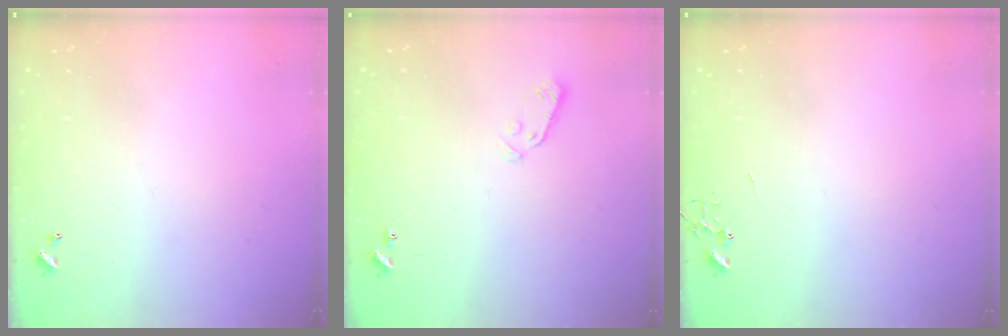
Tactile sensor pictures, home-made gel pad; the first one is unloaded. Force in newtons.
{"total": 3.8, "press": 3.7, "slide": 0.9}
{"total": 0.0}